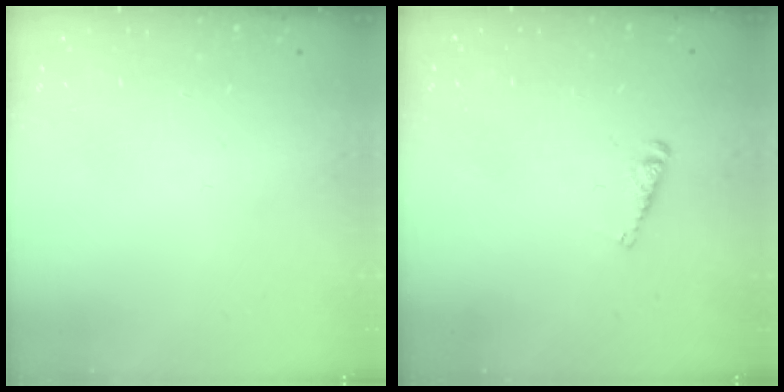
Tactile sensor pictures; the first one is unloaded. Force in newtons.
{"total": 3.9, "press": 3.9, "slide": 0.5}